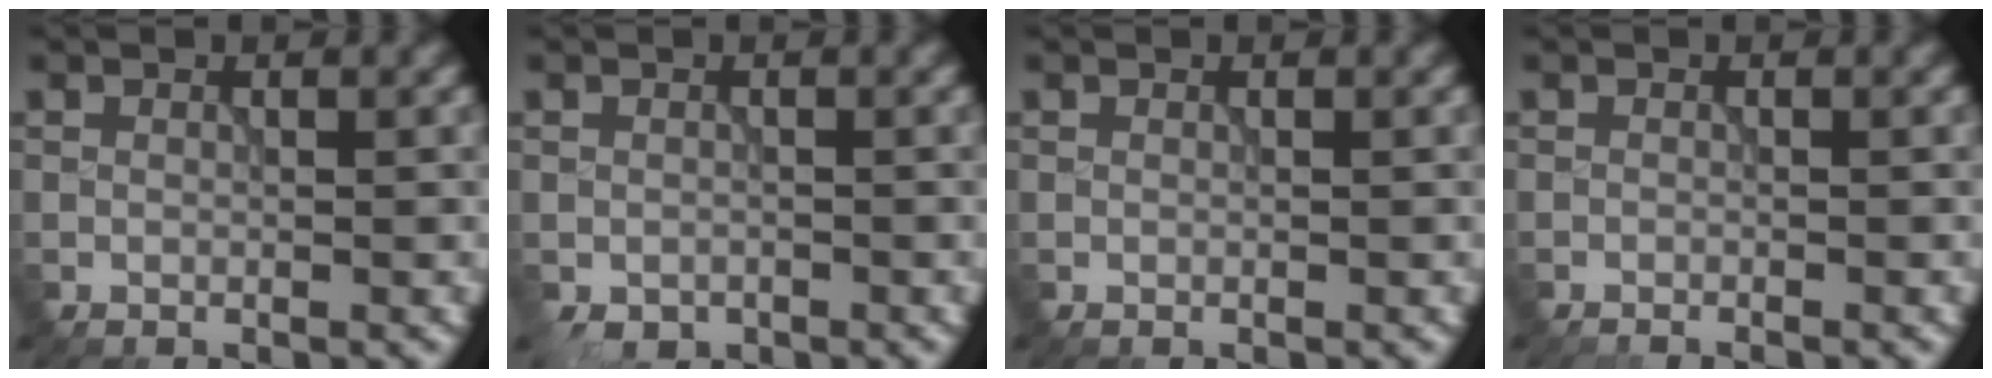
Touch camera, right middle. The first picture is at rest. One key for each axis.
{"total": 1.3, "fx": -0.9, "fy": 0.9, "fz": 0.5, "tx": -0.011, "ty": -0.007, "tz": -0.016}
{"total": 0.0}
{"total": 1.0, "fx": -1.0, "fy": 0.1, "fz": 0.3, "tx": 0.005, "ty": -0.003, "tz": -0.019}